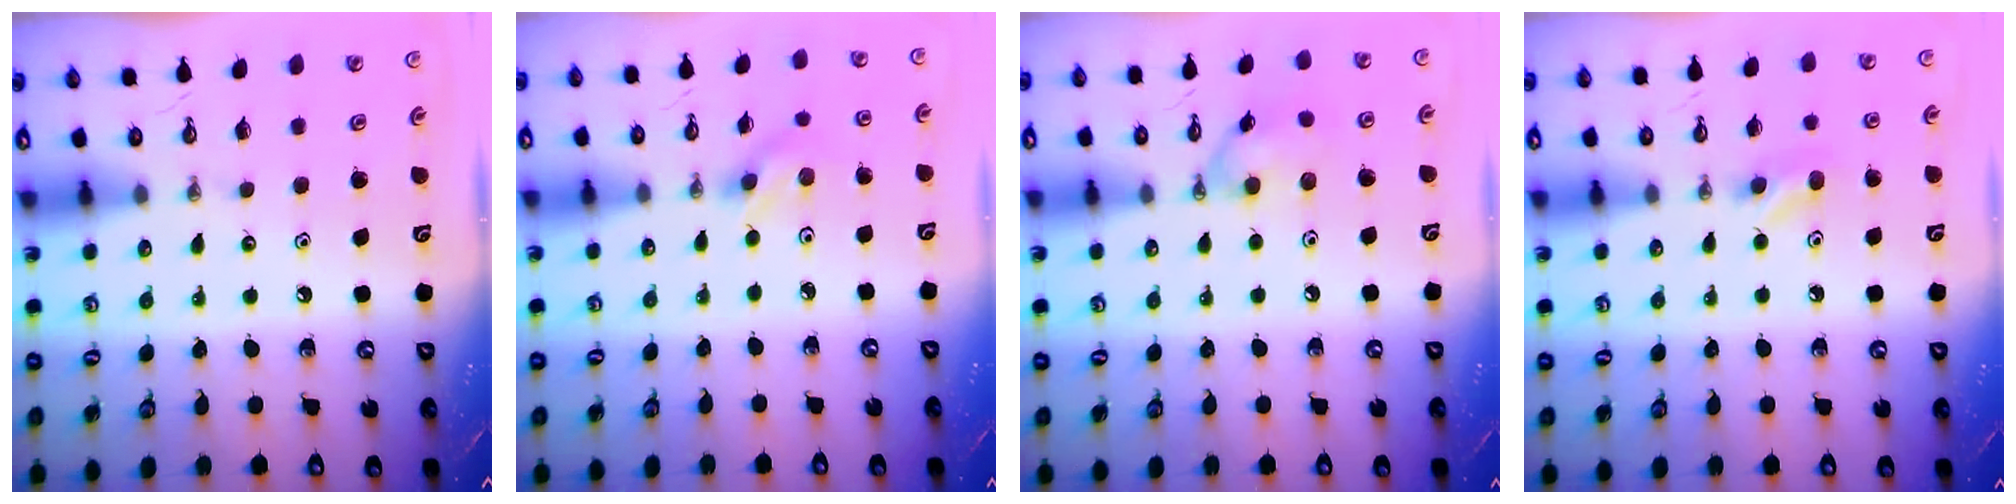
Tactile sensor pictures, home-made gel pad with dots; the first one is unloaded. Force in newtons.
{"total": 2.8, "press": 2.4, "slide": 1.4}
{"total": 9.3, "press": 9.3, "slide": 0.7}
{"total": 5.4, "press": 5.3, "slide": 0.9}